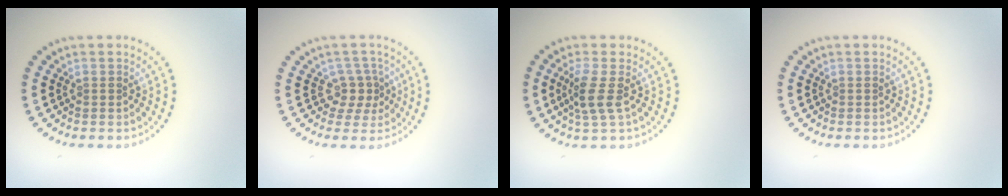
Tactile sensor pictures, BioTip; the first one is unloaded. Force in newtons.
{"total": 2.4, "press": 1.7, "slide": 1.7}
{"total": 2.7, "press": 2.1, "slide": 1.7}
{"total": 0.0}